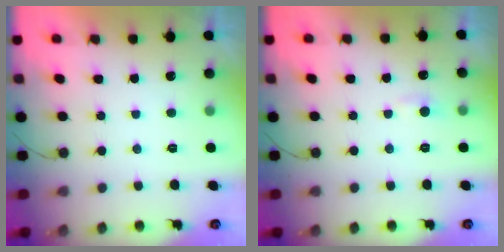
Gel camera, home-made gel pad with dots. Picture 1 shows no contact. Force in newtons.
{"total": 3.9, "press": 3.8, "slide": 0.5}